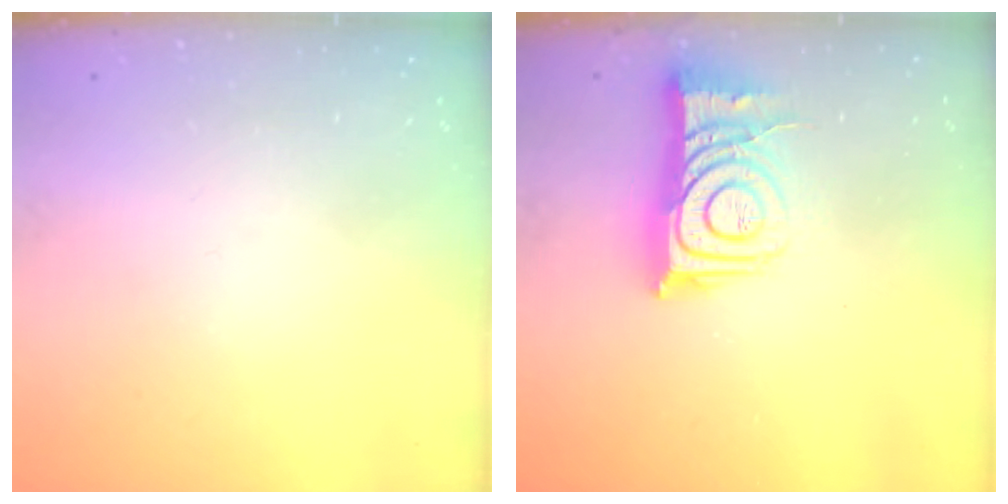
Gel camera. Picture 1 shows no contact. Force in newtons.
{"total": 10.9, "press": 10.9, "slide": 1.1}